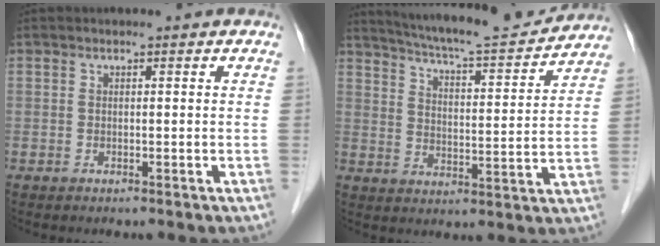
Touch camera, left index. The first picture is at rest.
{"total": 16.0, "force": [15.0, 0.9, 5.4], "torque": [-0.095, -0.010, 0.216]}